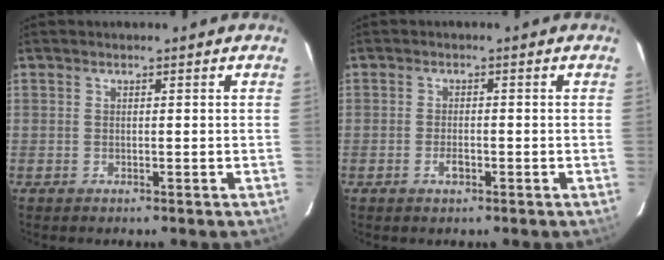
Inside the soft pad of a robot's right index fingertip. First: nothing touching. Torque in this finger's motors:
{"motor_torque": [-0.01, -0.05, 0.01, 0.03]}